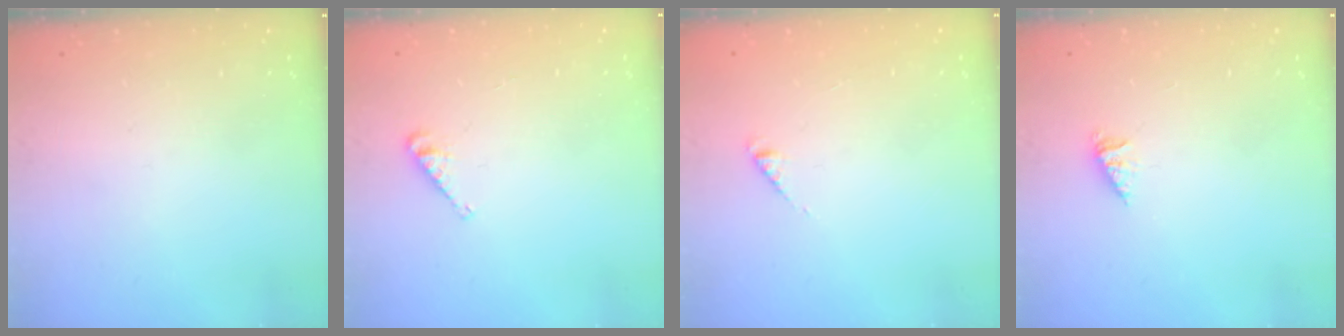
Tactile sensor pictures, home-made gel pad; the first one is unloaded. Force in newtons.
{"total": 5.0, "press": 5.0, "slide": 0.0}
{"total": 2.6, "press": 2.6, "slide": 0.4}
{"total": 1.4, "press": 1.4, "slide": 0.2}